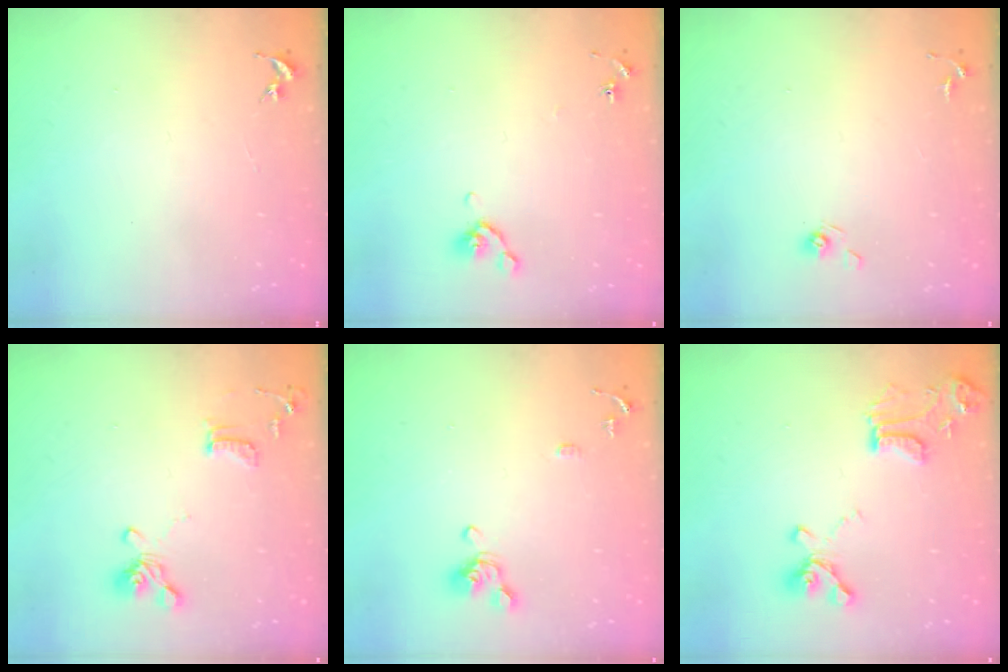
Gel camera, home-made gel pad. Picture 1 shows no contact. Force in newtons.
{"total": 5.8, "press": 5.6, "slide": 1.7}
{"total": 5.4, "press": 5.2, "slide": 1.4}
{"total": 12.3, "press": 12.2, "slide": 1.8}
{"total": 9.8, "press": 9.7, "slide": 1.4}
{"total": 14.3, "press": 14.2, "slide": 1.7}